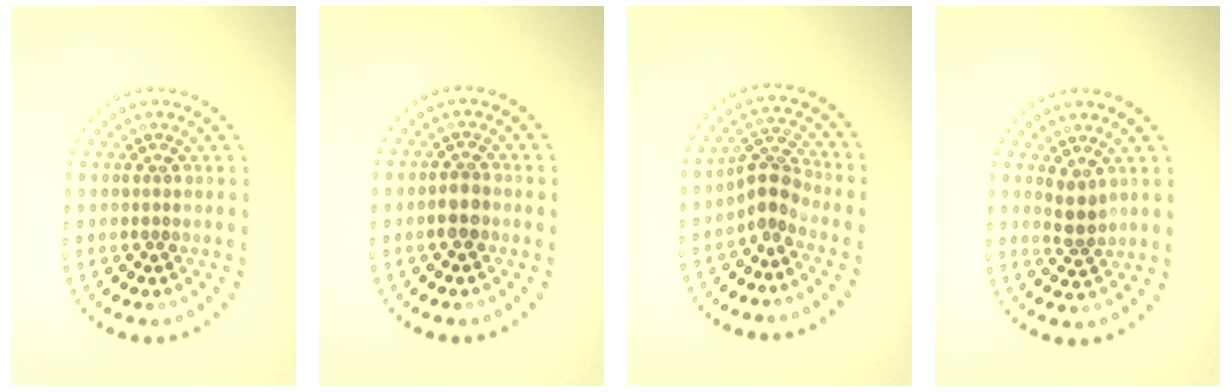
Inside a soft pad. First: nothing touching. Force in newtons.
{"total": 1.9, "press": 1.7, "slide": 0.8}
{"total": 2.6, "press": 1.8, "slide": 1.8}
{"total": 1.8, "press": 1.4, "slide": 1.1}